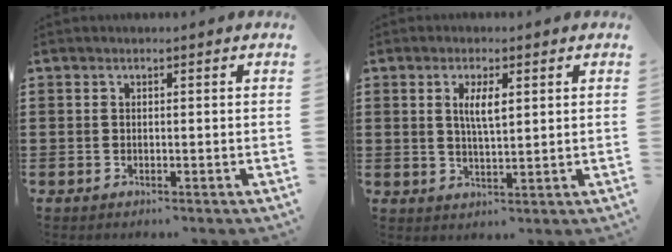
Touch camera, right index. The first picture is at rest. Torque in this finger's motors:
{"motor_torque": [0.19, 0.18, 0.12, 0.05]}